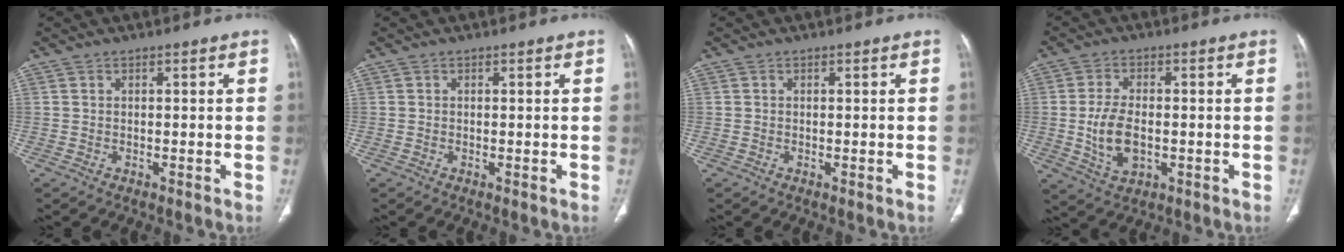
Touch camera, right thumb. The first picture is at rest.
{"total": 0.0}
{"total": 0.0}
{"total": 8.2, "force": [-1.0, 4.7, 6.7], "torque": [-0.128, -0.001, -0.012]}